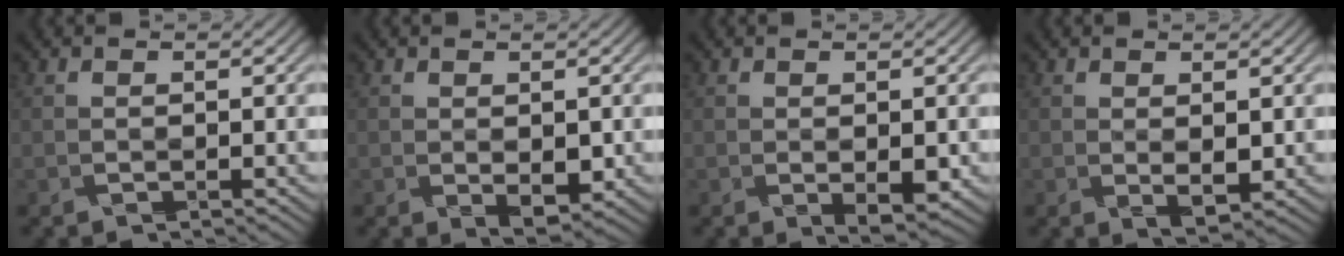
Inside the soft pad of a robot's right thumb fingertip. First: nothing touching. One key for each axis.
{"total": 2.8, "fx": -0.2, "fy": 1.4, "fz": 2.4, "tx": -0.045, "ty": -0.008, "tz": 0.008}
{"total": 2.8, "fx": -0.6, "fy": 1.0, "fz": 2.5, "tx": -0.045, "ty": -0.004, "tz": 0.001}
{"total": 2.2, "fx": 0.4, "fy": 0.8, "fz": 2.0, "tx": -0.040, "ty": -0.005, "tz": 0.016}